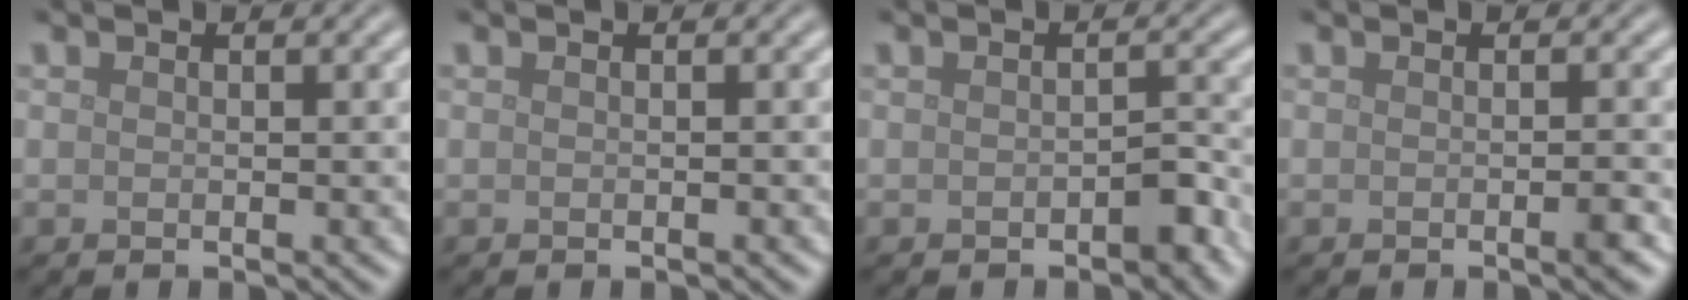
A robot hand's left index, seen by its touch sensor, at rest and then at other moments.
{"total": 0.0}
{"total": 1.9, "force": [-0.9, 0.9, 1.4], "torque": [-0.020, 0.003, -0.013]}
{"total": 1.2, "force": [-0.4, 0.1, 1.1], "torque": [-0.014, -0.001, -0.008]}